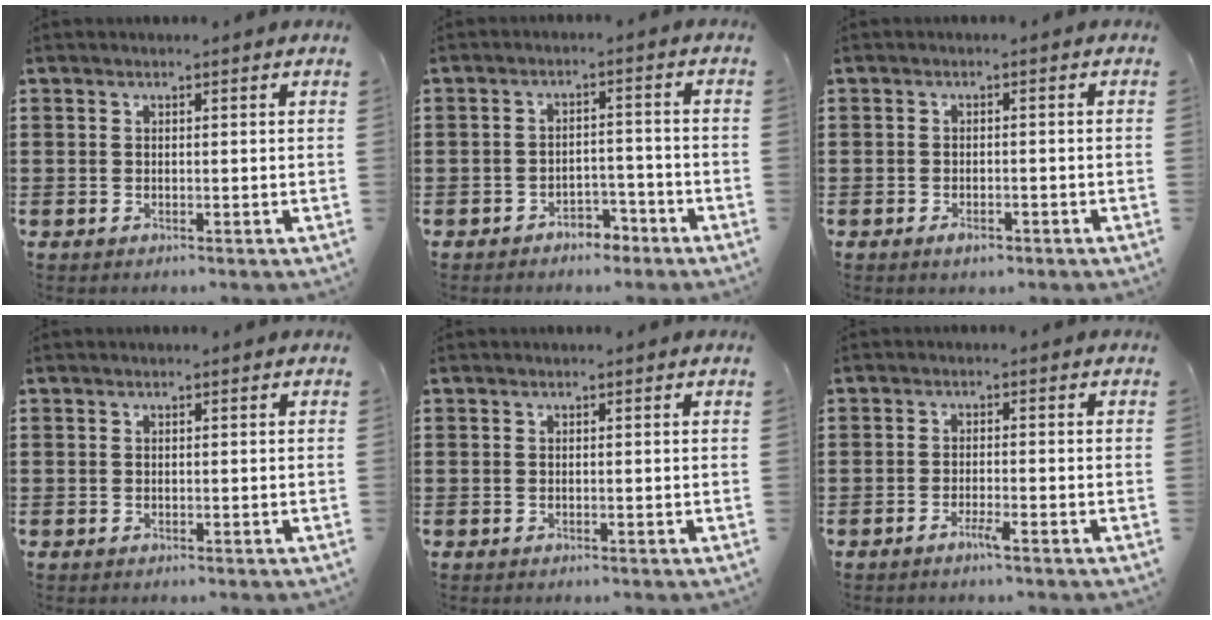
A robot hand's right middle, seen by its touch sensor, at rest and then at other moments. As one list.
[{"total": 3.4, "force": [-3.2, 1.1, 0.6], "torque": [-0.015, 0.008, -0.065]}, {"total": 1.6, "force": [-1.1, 0.6, 1.0], "torque": [-0.020, -0.002, -0.021]}, {"total": 0.0}, {"total": 0.0}, {"total": 2.1, "force": [-1.4, 0.1, 1.5], "torque": [-0.033, -0.005, -0.028]}]